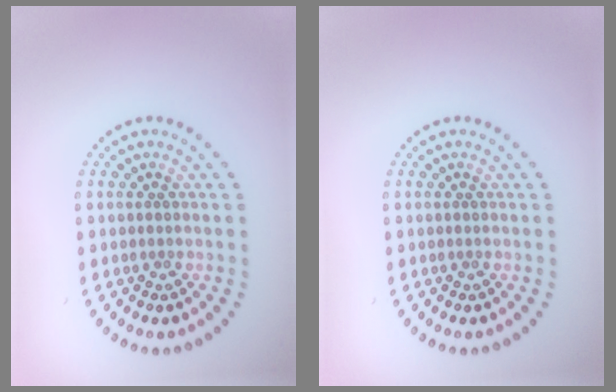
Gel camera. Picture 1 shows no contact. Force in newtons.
{"total": 0.0}